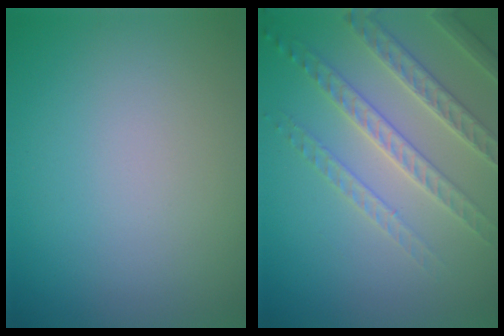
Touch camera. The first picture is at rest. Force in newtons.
{"total": 3.9, "press": 3.8, "slide": 1.1}